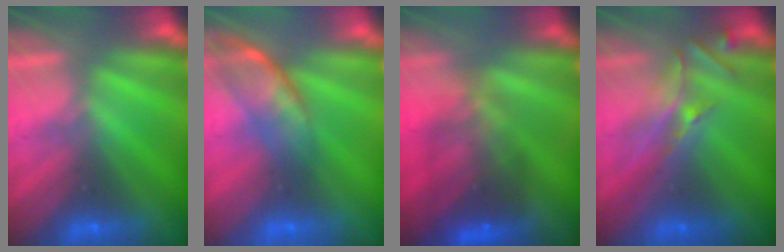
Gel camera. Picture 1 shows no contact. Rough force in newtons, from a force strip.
{"total": 2.6}
{"total": 7.0}
{"total": 2.5}